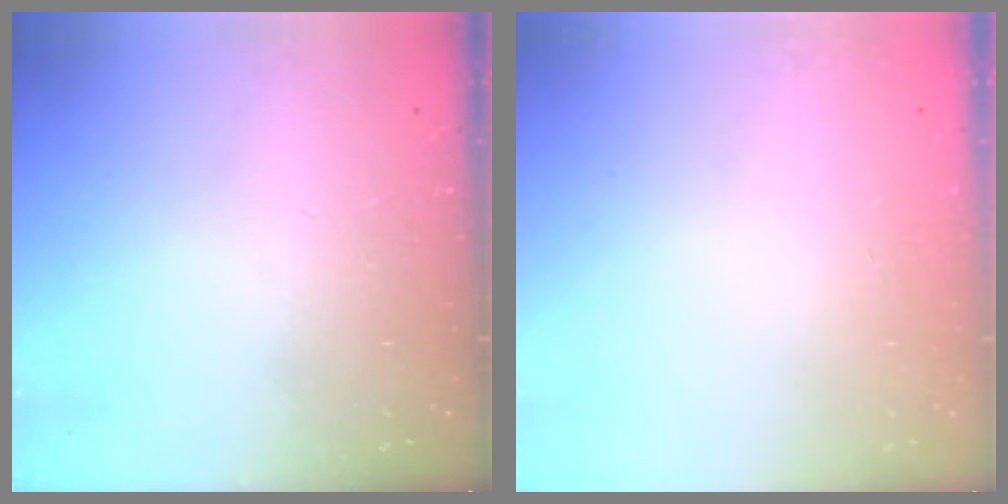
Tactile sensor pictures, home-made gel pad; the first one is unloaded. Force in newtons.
{"total": 0.0}